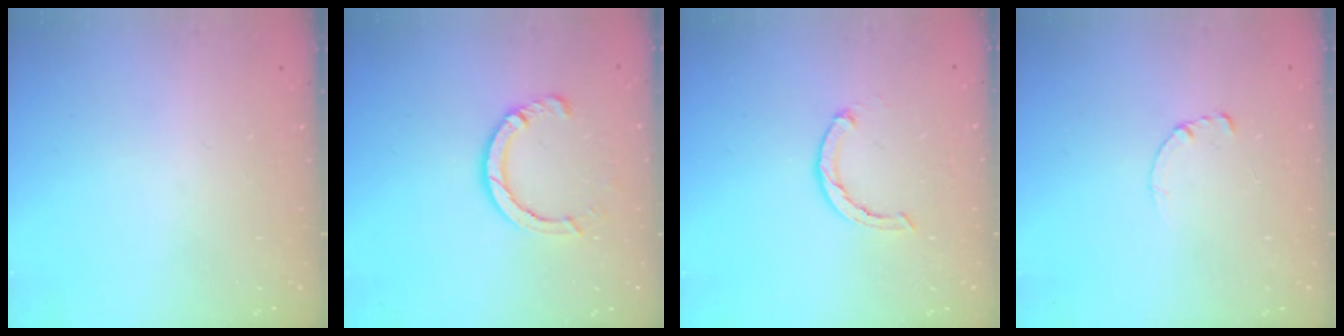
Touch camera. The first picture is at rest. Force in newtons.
{"total": 6.4, "press": 6.4, "slide": 0.7}
{"total": 3.1, "press": 3.0, "slide": 0.5}
{"total": 0.7, "press": 0.6, "slide": 0.1}